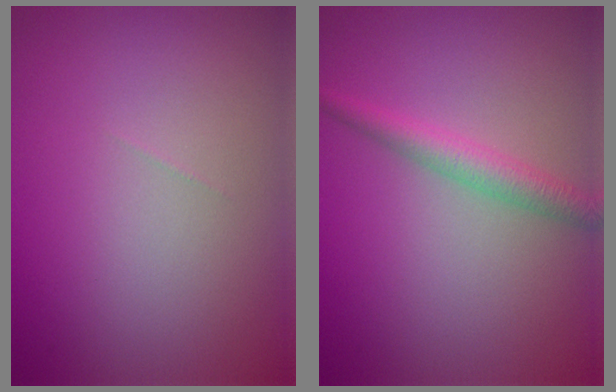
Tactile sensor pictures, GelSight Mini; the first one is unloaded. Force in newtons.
{"total": 2.5, "press": 2.5, "slide": 0.1}